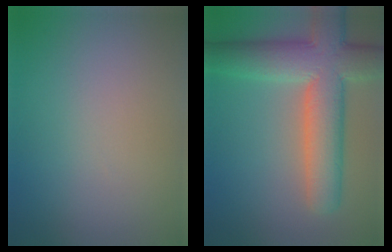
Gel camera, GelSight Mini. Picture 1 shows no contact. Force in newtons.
{"total": 9.5, "press": 9.5, "slide": 0.7}